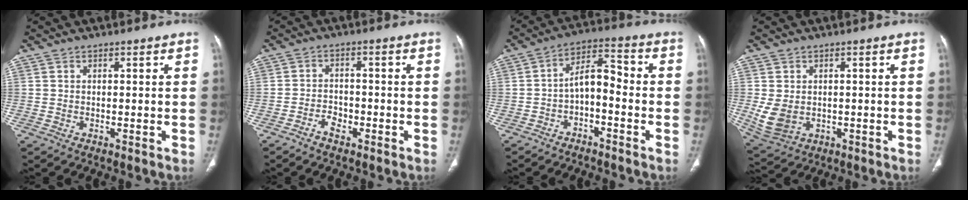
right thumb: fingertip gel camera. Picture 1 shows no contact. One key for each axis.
{"total": 3.1, "fx": -2.1, "fy": 1.8, "fz": 1.4, "tx": -0.022, "ty": 0.020, "tz": -0.035}
{"total": 3.1, "fx": -1.1, "fy": 1.3, "fz": 2.6, "tx": -0.041, "ty": 0.023, "tz": -0.021}
{"total": 6.4, "fx": -0.3, "fy": 5.0, "fz": 4.0, "tx": -0.078, "ty": -0.006, "tz": 0.014}